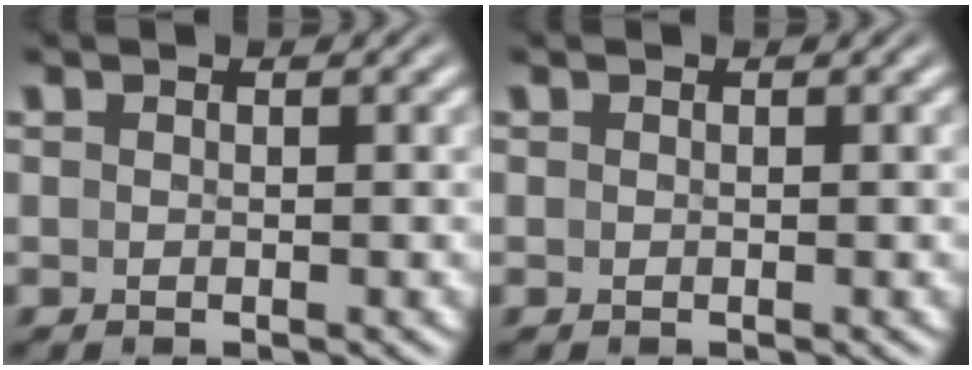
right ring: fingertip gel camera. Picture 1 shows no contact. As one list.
[{"total": 0.0}]